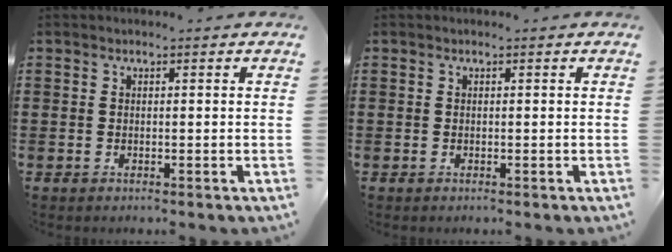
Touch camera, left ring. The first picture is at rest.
{"total": 0.0}